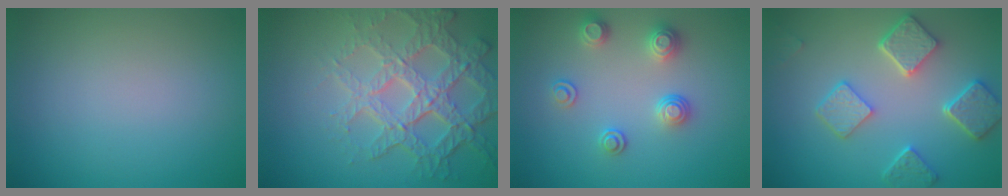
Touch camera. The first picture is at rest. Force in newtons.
{"total": 7.2, "press": 5.2, "slide": 4.9}
{"total": 2.6, "press": 2.6, "slide": 0.5}
{"total": 5.7, "press": 4.5, "slide": 3.5}